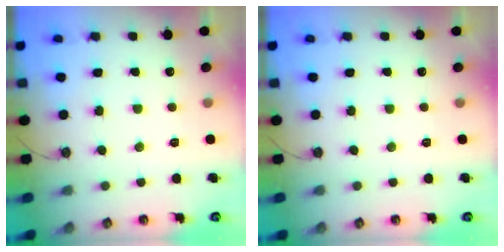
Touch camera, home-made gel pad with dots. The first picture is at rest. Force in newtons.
{"total": 0.0}